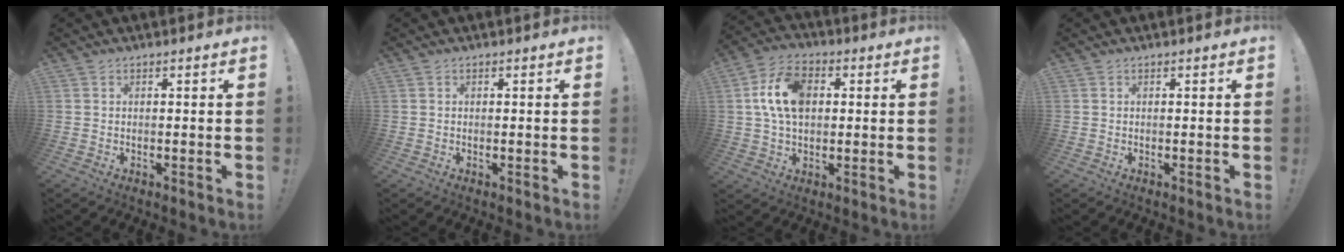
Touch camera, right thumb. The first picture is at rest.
{"total": 0.0}
{"total": 13.0, "force": [2.2, 8.6, 9.5], "torque": [-0.176, 0.012, 0.042]}
{"total": 0.0}